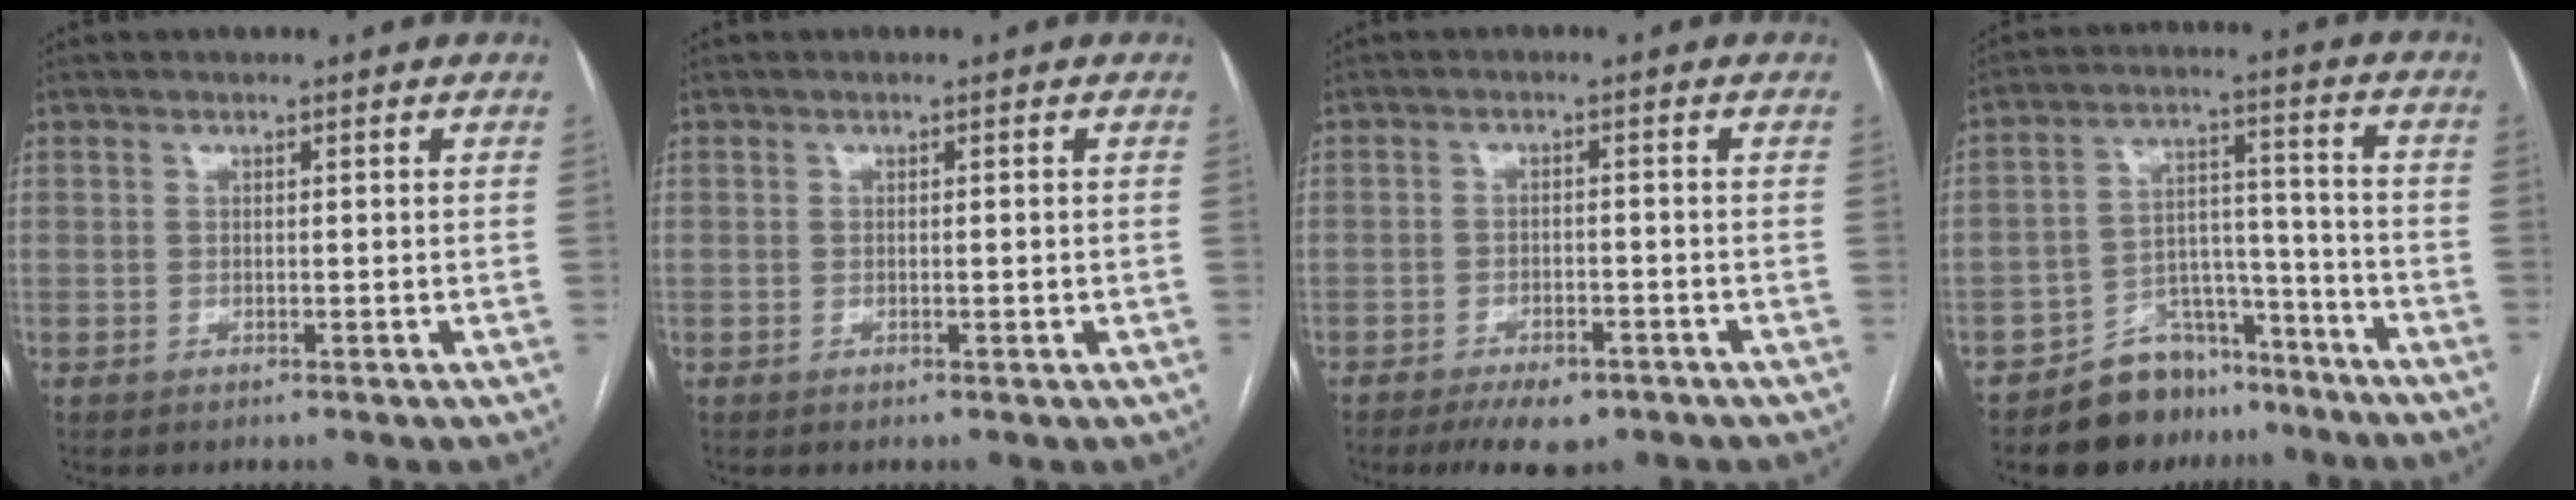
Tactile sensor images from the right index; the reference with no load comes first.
{"total": 0.9, "force": [-0.1, 0.2, 0.8], "torque": [-0.015, -0.002, 0.000]}
{"total": 6.2, "force": [-4.5, 2.6, 3.4], "torque": [-0.050, -0.002, -0.067]}
{"total": 8.9, "force": [-7.4, 4.8, 0.9], "torque": [-0.002, 0.052, -0.119]}